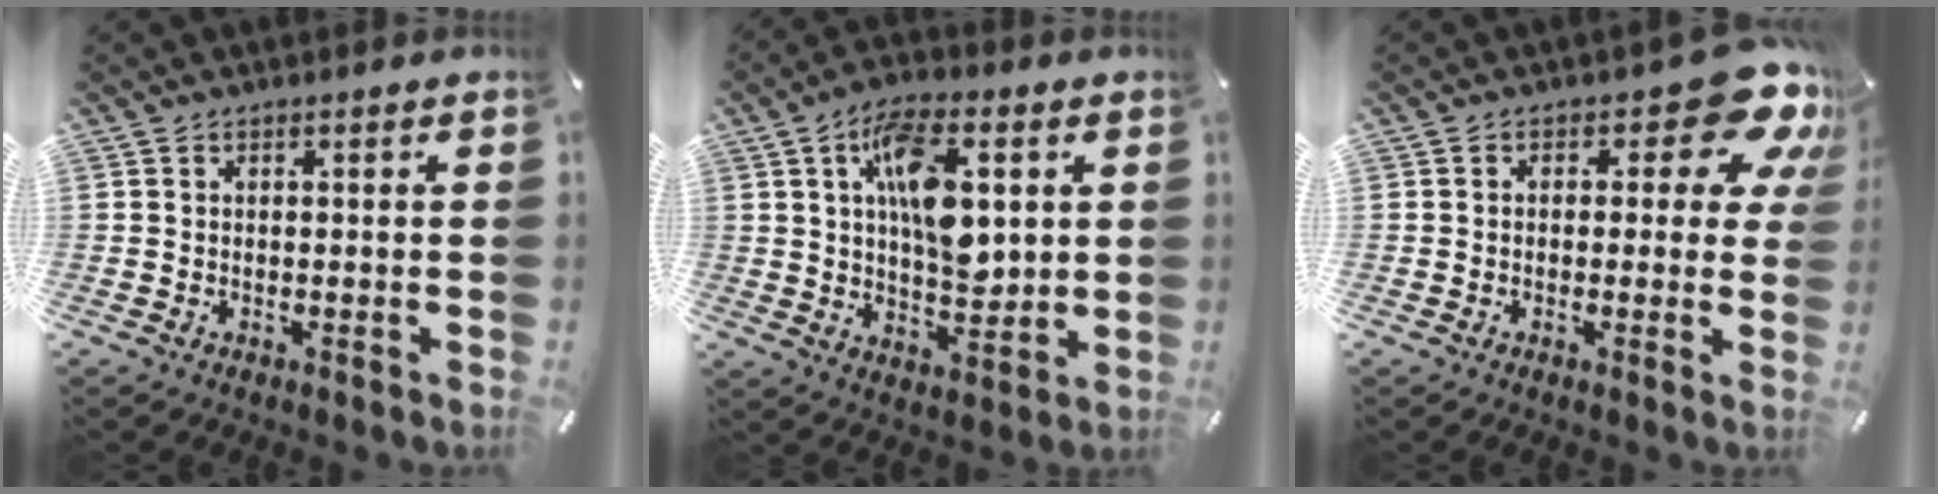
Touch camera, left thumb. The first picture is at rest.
{"total": 14.4, "force": [3.6, 7.8, 11.5], "torque": [-0.183, -0.004, 0.058]}
{"total": 13.1, "force": [6.3, 5.8, 10.0], "torque": [-0.118, -0.043, 0.103]}